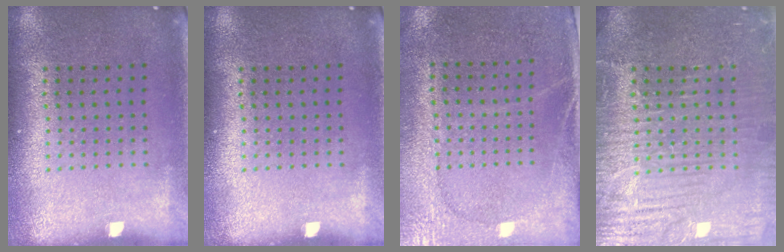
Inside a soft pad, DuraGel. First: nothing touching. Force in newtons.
{"total": 0.0}
{"total": 2.7, "press": 2.3, "slide": 1.4}
{"total": 6.4, "press": 6.3, "slide": 0.8}